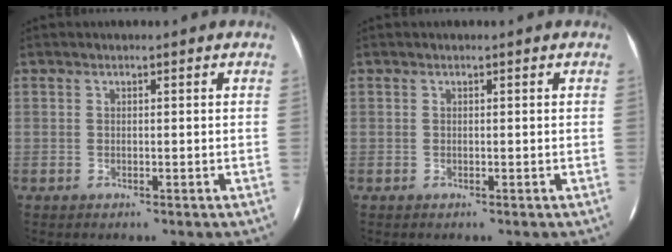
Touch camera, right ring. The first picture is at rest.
{"total": 0.0}